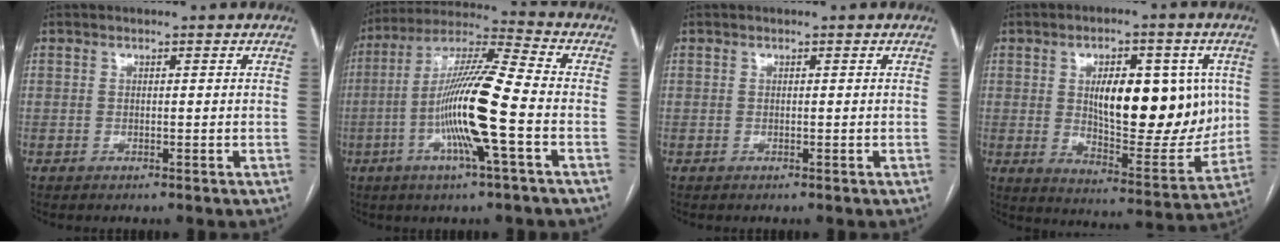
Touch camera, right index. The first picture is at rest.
{"total": 14.9, "force": [-3.5, 0.0, 14.5], "torque": [-0.279, 0.001, -0.073]}
{"total": 0.0}
{"total": 17.1, "force": [2.7, 7.0, 15.4], "torque": [-0.218, 0.001, 0.054]}